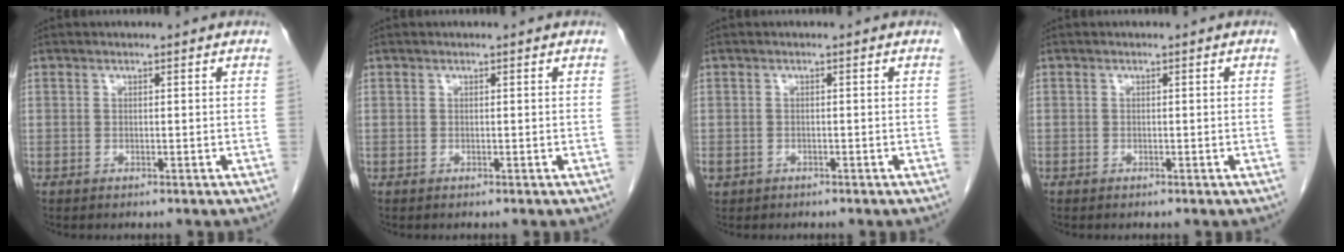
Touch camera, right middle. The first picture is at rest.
{"total": 0.0}
{"total": 2.1, "force": [-1.3, 1.6, 0.5], "torque": [-0.009, 0.001, -0.020]}
{"total": 0.0}